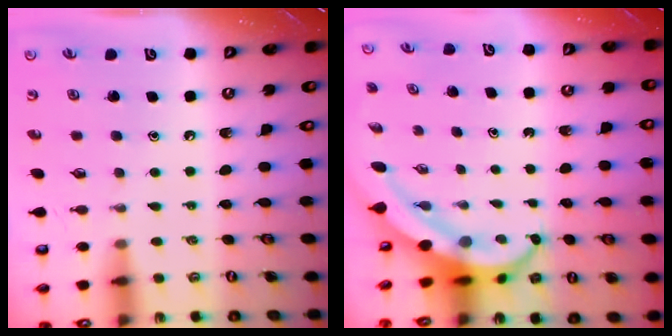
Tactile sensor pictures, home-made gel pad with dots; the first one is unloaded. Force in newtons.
{"total": 7.3, "press": 7.1, "slide": 1.5}